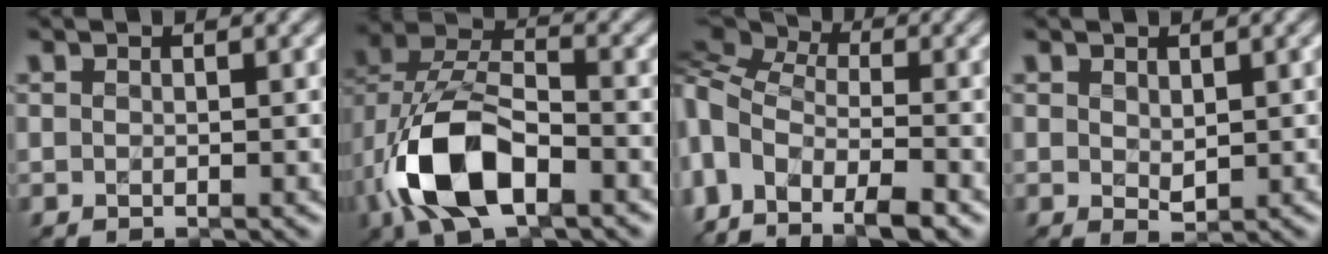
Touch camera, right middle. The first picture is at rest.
{"total": 10.4, "force": [-4.1, 5.7, 7.6], "torque": [-0.167, 0.002, -0.085]}
{"total": 10.8, "force": [-3.8, 6.6, 7.6], "torque": [-0.169, -0.010, -0.073]}
{"total": 1.3, "force": [0.3, 0.7, 1.0], "torque": [-0.019, -0.006, 0.012]}